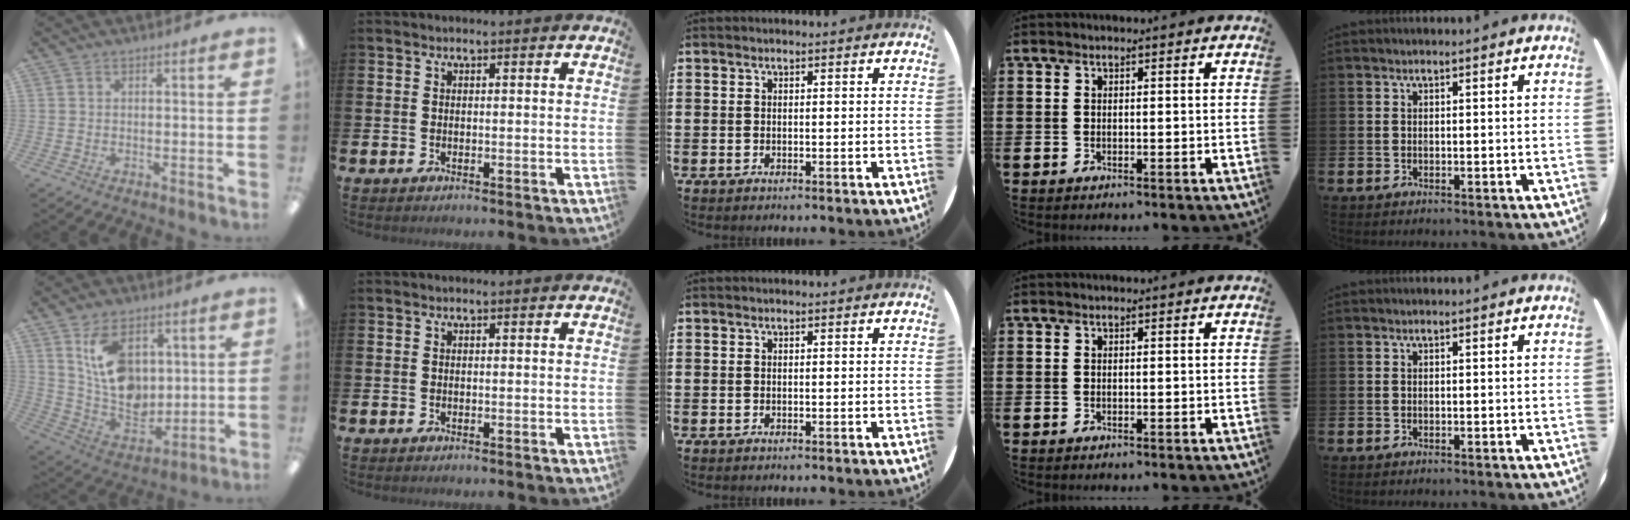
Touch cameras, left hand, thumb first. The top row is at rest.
{"thumb": {"total": 13.7, "force": [5.7, 9.4, 8.3], "torque": [-0.167, -0.015, 0.106]}}